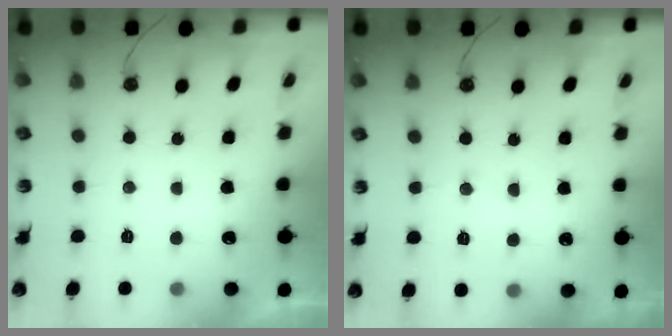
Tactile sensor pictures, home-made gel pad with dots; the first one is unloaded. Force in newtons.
{"total": 4.9, "press": 4.9, "slide": 0.5}